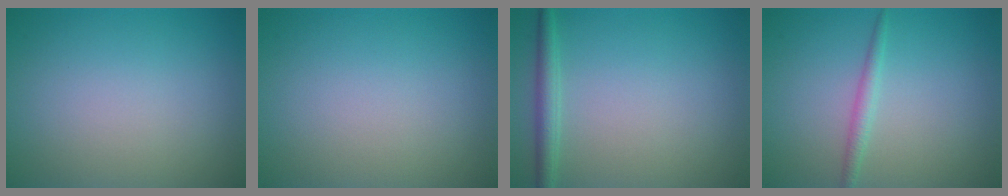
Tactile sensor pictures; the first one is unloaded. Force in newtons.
{"total": 0.0}
{"total": 2.0, "press": 2.0, "slide": 0.1}
{"total": 1.4, "press": 1.4, "slide": 0.1}